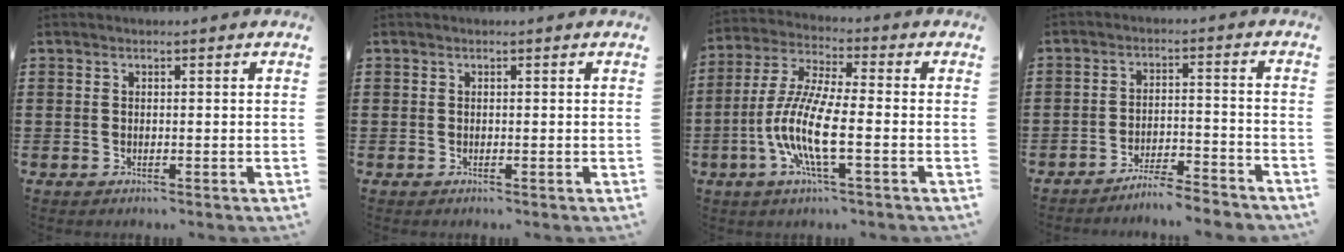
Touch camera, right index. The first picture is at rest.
{"total": 0.0}
{"total": 9.8, "force": [-3.3, 1.9, 9.1], "torque": [-0.214, -0.020, -0.071]}
{"total": 4.5, "force": [-4.5, -0.1, 0.9], "torque": [-0.017, 0.001, -0.091]}